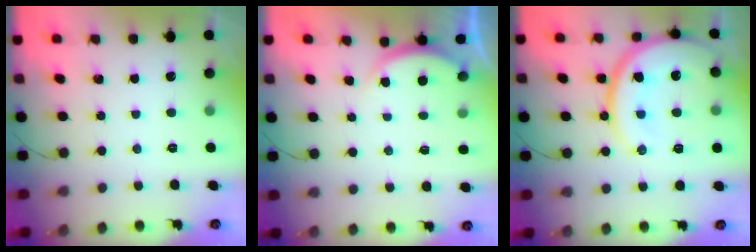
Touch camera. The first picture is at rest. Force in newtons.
{"total": 3.0, "press": 2.9, "slide": 0.6}
{"total": 17.6, "press": 17.6, "slide": 1.8}